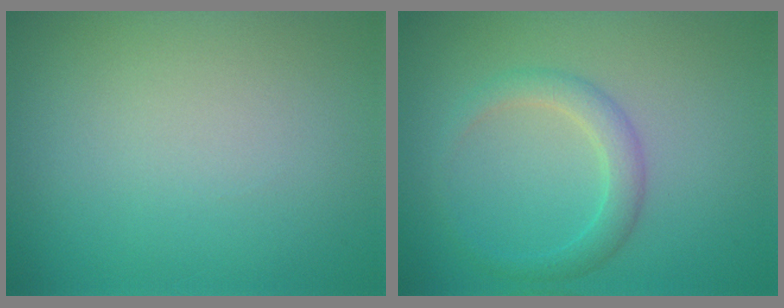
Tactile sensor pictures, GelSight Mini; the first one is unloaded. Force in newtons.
{"total": 2.3, "press": 2.3, "slide": 0.2}